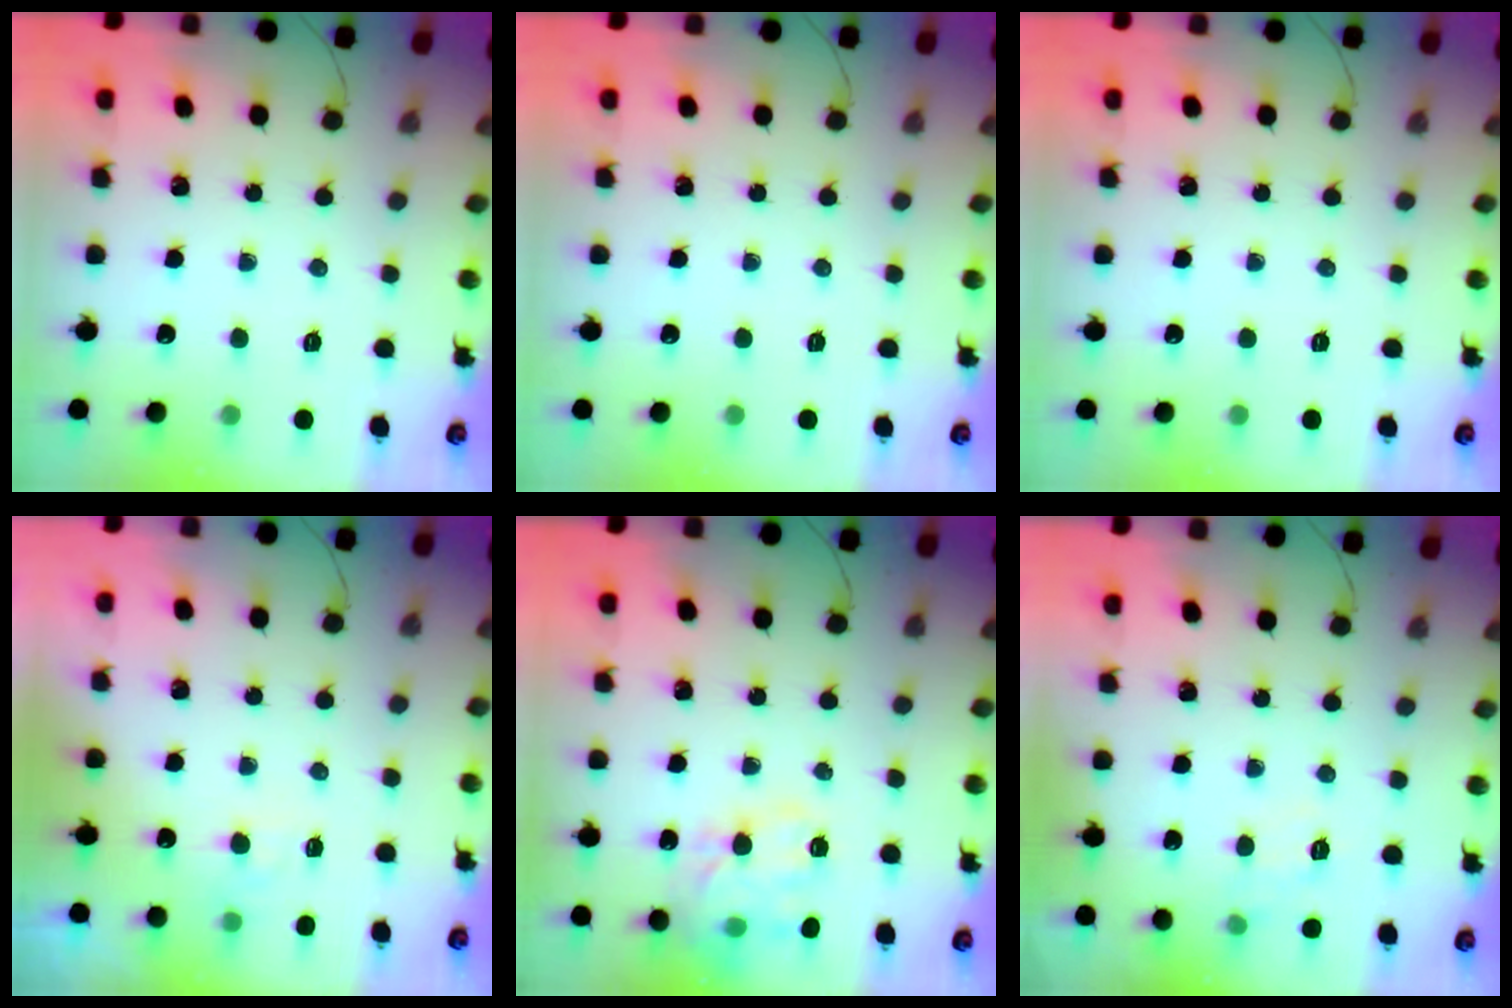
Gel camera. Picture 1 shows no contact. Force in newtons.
{"total": 0.0}
{"total": 0.0}
{"total": 2.5, "press": 2.1, "slide": 1.5}
{"total": 17.1, "press": 16.9, "slide": 2.5}
{"total": 4.8, "press": 4.6, "slide": 1.5}